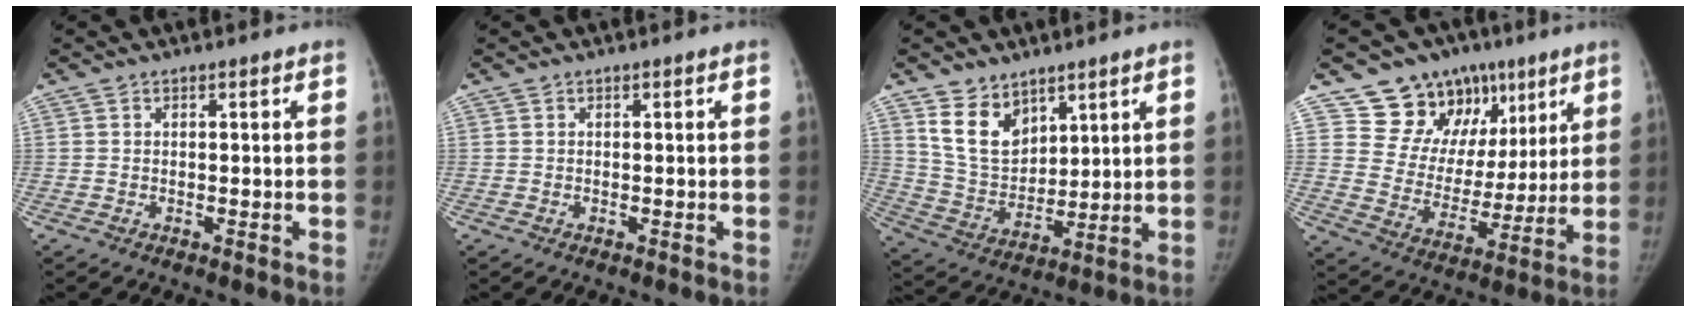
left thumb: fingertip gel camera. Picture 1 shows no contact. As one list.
[{"total": 0.0}, {"total": 10.4, "force": [6.5, 6.6, 4.8], "torque": [-0.060, -0.043, 0.136]}, {"total": 17.6, "force": [10.1, 13.1, 5.8], "torque": [-0.024, -0.025, 0.166]}]